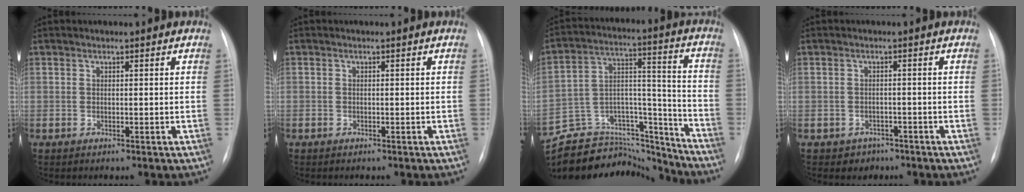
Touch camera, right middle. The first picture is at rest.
{"total": 0.0}
{"total": 21.7, "force": [-20.5, 6.4, 3.2], "torque": [-0.079, 0.065, -0.315]}
{"total": 2.5, "force": [-1.6, 1.9, -0.1], "torque": [-0.001, 0.010, -0.020]}